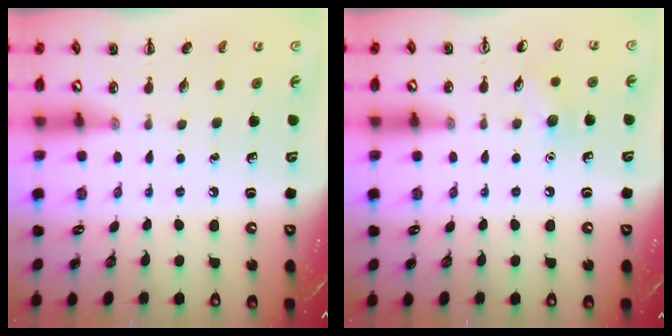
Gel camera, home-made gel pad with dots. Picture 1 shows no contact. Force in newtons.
{"total": 5.4, "press": 5.2, "slide": 1.5}